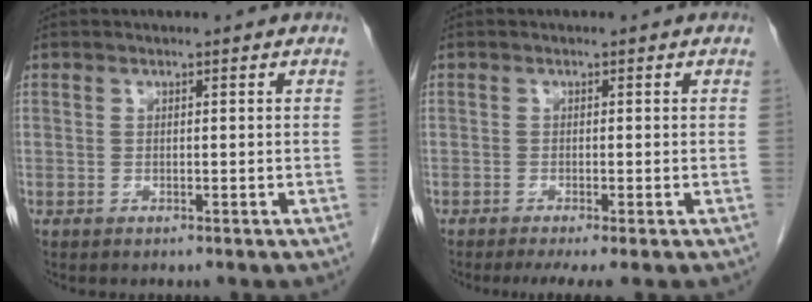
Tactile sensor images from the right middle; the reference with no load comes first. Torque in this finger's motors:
{"motor_torque": [0.51, -0.25, 0.16, 0.03]}